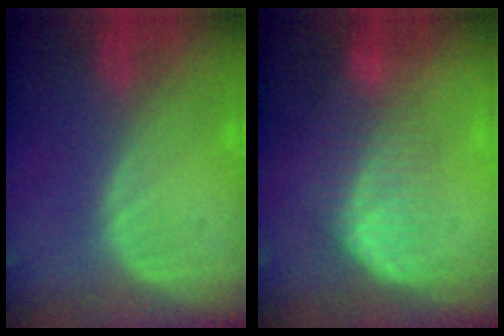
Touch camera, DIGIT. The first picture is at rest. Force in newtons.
{"total": 6.8, "press": 6.3, "slide": 2.5}